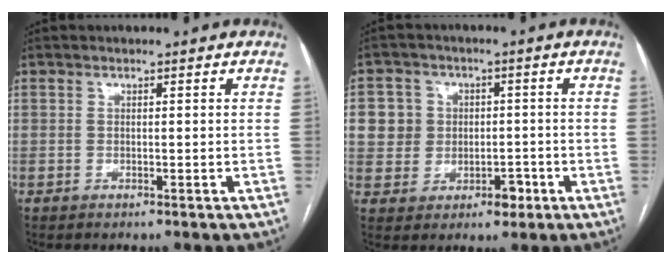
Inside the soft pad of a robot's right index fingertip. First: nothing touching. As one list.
[{"total": 7.2, "force": [0.0, 7.0, 1.6], "torque": [-0.021, 0.023, 0.011]}]